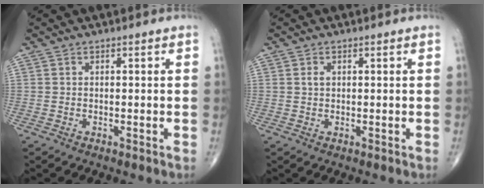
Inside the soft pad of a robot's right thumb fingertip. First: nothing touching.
{"total": 1.3, "force": [0.4, 0.9, 0.9], "torque": [-0.014, 0.001, 0.008]}